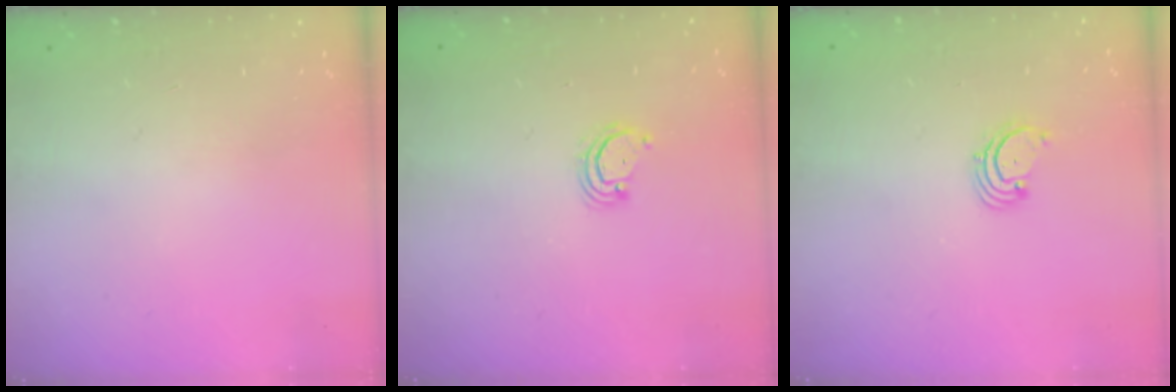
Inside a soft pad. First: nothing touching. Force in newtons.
{"total": 2.9, "press": 2.9, "slide": 0.2}
{"total": 1.7, "press": 1.6, "slide": 0.2}